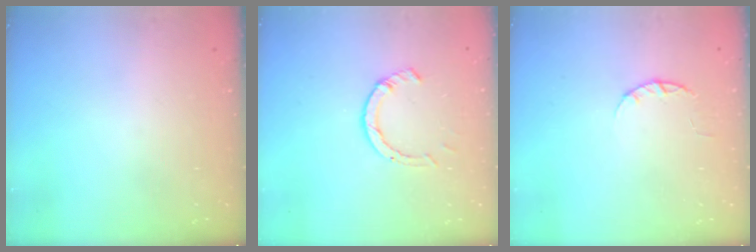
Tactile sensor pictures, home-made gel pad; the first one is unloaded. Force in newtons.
{"total": 4.2, "press": 4.1, "slide": 0.4}
{"total": 2.4, "press": 2.3, "slide": 0.4}